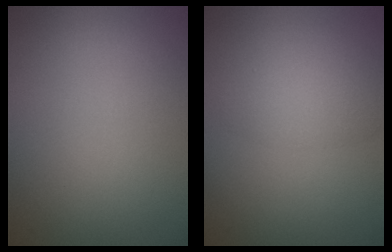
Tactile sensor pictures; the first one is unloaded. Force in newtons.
{"total": 2.4, "press": 2.4, "slide": 0.0}